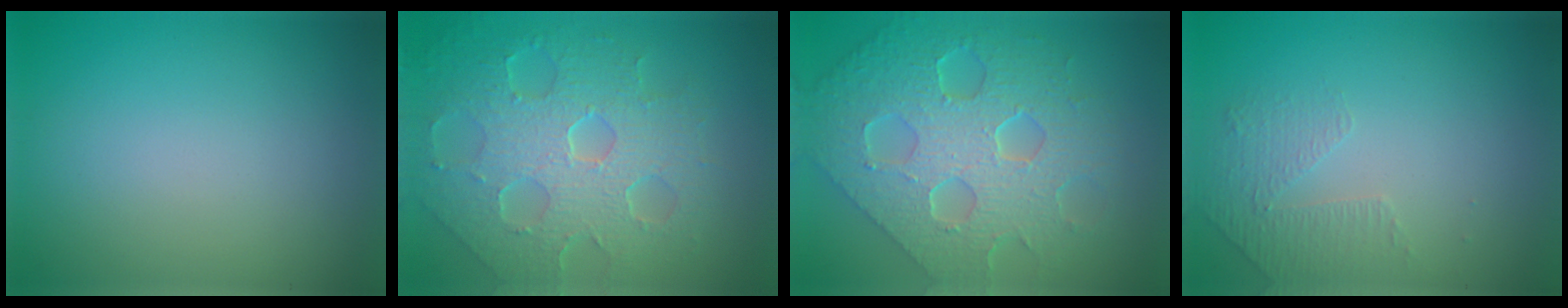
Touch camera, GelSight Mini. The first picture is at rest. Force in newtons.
{"total": 8.4, "press": 5.9, "slide": 6.1}
{"total": 8.7, "press": 6.4, "slide": 5.8}
{"total": 1.4, "press": 0.9, "slide": 1.1}